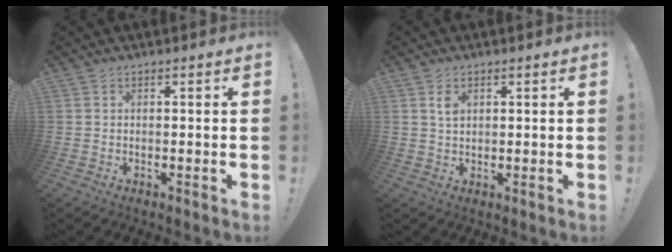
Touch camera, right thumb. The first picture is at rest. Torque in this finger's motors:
{"motor_torque": [1.19, 0.96, -0.16, -0.77, 0.00]}